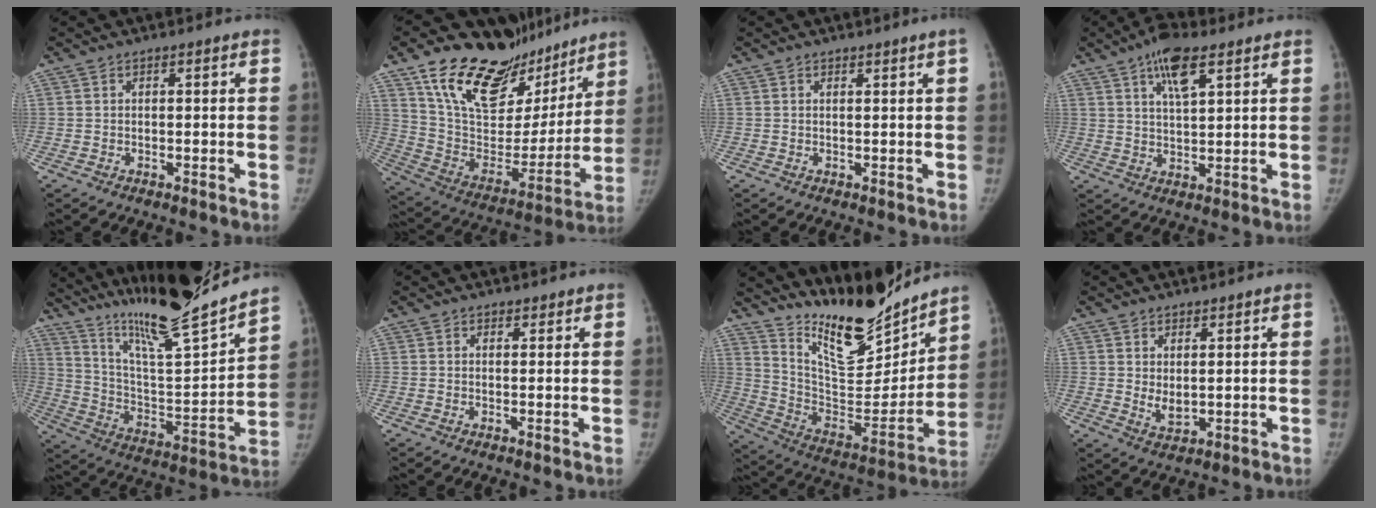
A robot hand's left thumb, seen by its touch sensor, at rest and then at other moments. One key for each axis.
{"total": 28.3, "fx": 20.6, "fy": 13.6, "fz": 13.9, "tx": -0.178, "ty": -0.083, "tz": 0.338}
{"total": 0.9, "fx": 0.7, "fy": -0.4, "fz": 0.5, "tx": -0.009, "ty": -0.009, "tz": 0.011}
{"total": 8.4, "fx": 4.7, "fy": 3.0, "fz": 6.2, "tx": -0.097, "ty": -0.017, "tz": 0.079}
{"total": 24.8, "fx": 21.1, "fy": 1.4, "fz": 12.9, "tx": -0.190, "ty": -0.114, "tz": 0.345}
{"total": 0.9, "fx": 0.7, "fy": 0.5, "fz": -0.1, "tx": 0.011, "ty": -0.008, "tz": 0.006}
{"total": 21.8, "fx": 18.8, "fy": 5.7, "fz": 9.5, "tx": -0.104, "ty": -0.126, "tz": 0.317}
{"total": 3.2, "fx": 1.1, "fy": 1.9, "fz": 2.4, "tx": -0.032, "ty": -0.021, "tz": 0.027}